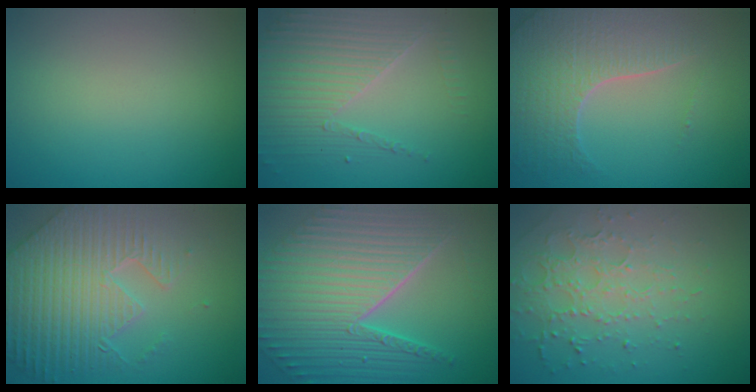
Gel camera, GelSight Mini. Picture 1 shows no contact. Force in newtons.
{"total": 4.1, "press": 3.7, "slide": 1.8}
{"total": 5.8, "press": 4.7, "slide": 3.3}
{"total": 8.8, "press": 6.3, "slide": 6.1}
{"total": 11.2, "press": 7.3, "slide": 8.4}
{"total": 4.7, "press": 3.3, "slide": 3.3}